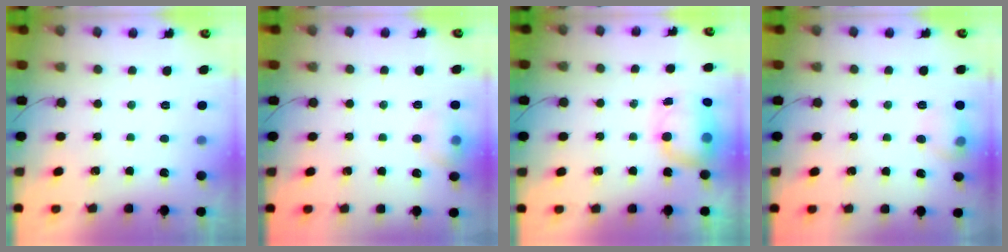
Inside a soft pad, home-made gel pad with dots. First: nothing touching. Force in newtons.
{"total": 7.3, "press": 7.2, "slide": 1.1}
{"total": 12.3, "press": 9.5, "slide": 7.9}
{"total": 7.6, "press": 7.6, "slide": 1.0}